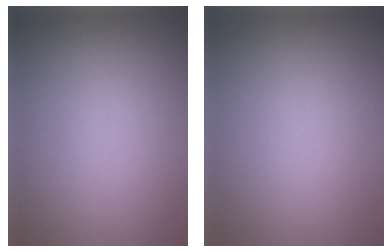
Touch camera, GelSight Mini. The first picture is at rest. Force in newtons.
{"total": 0.0}